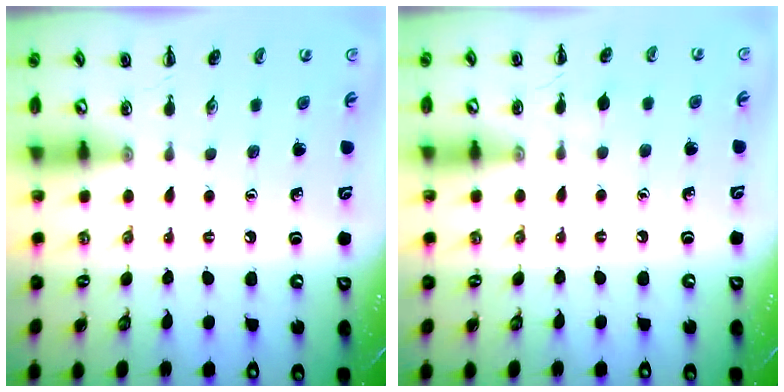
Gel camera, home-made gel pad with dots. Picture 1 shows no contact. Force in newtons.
{"total": 2.8, "press": 2.6, "slide": 0.8}